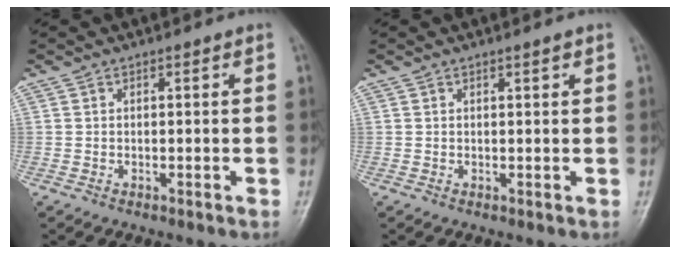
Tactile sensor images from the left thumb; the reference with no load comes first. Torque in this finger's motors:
{"motor_torque": [-0.45, 0.10, -0.58, -0.15, 0.04]}